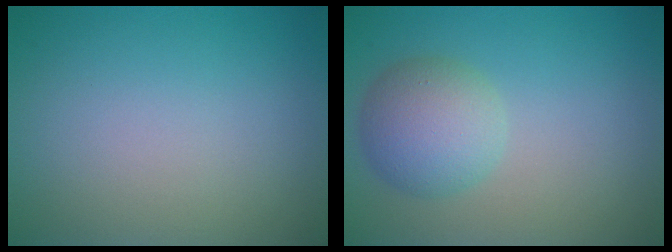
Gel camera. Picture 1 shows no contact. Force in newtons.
{"total": 4.2, "press": 4.2, "slide": 0.4}